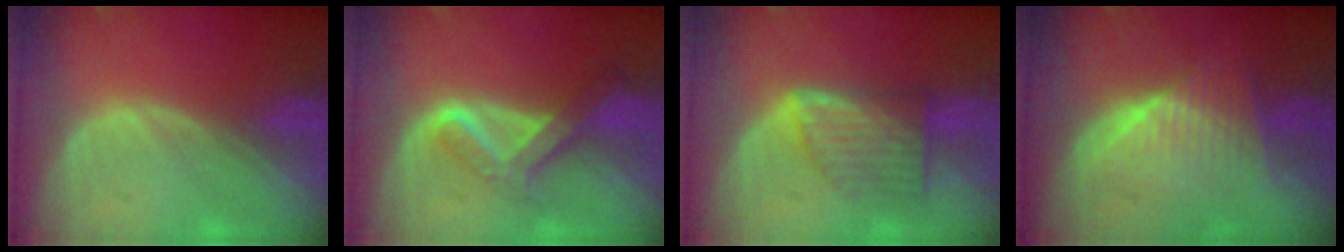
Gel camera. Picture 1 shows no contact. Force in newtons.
{"total": 6.7, "press": 5.6, "slide": 3.6}
{"total": 7.3, "press": 6.5, "slide": 3.3}
{"total": 6.9, "press": 6.3, "slide": 2.7}